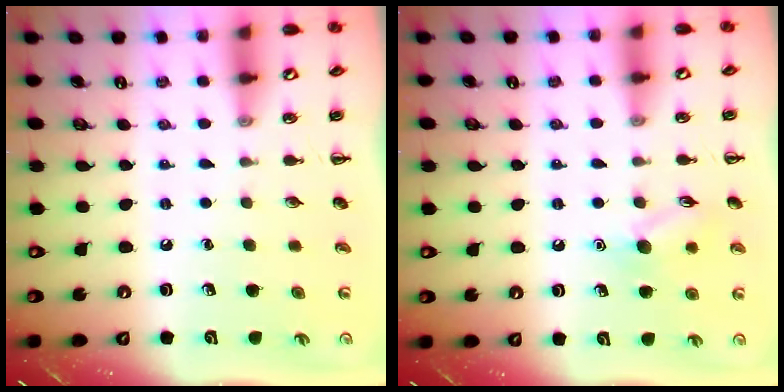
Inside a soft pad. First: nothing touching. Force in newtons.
{"total": 8.5, "press": 8.5, "slide": 1.1}